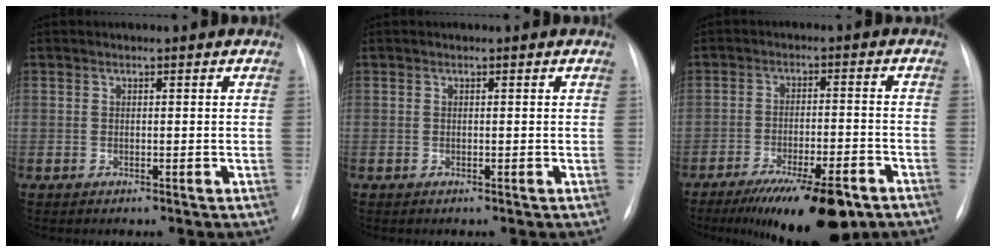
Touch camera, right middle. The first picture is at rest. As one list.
[{"total": 0.0}, {"total": 14.4, "force": [-10.2, 3.1, 9.8], "torque": [-0.127, -0.018, -0.158]}]